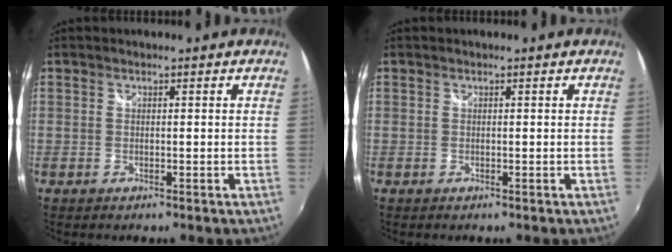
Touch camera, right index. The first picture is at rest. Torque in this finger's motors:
{"motor_torque": [0.11, 0.11, 0.00, 0.00]}